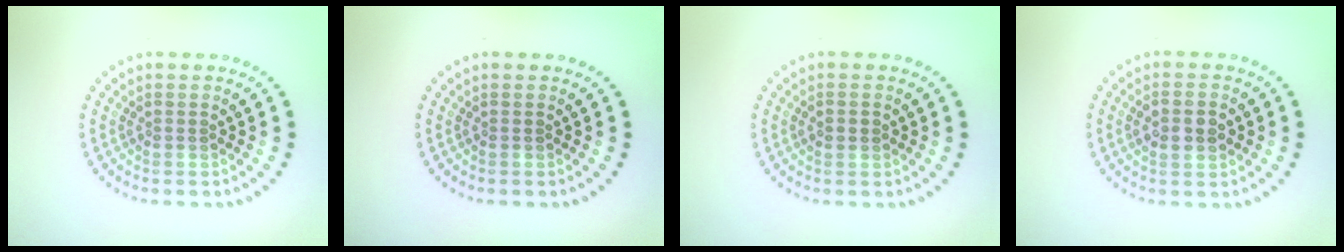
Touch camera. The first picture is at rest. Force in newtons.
{"total": 0.0}
{"total": 1.3, "press": 1.3, "slide": 0.2}
{"total": 2.5, "press": 2.4, "slide": 0.4}